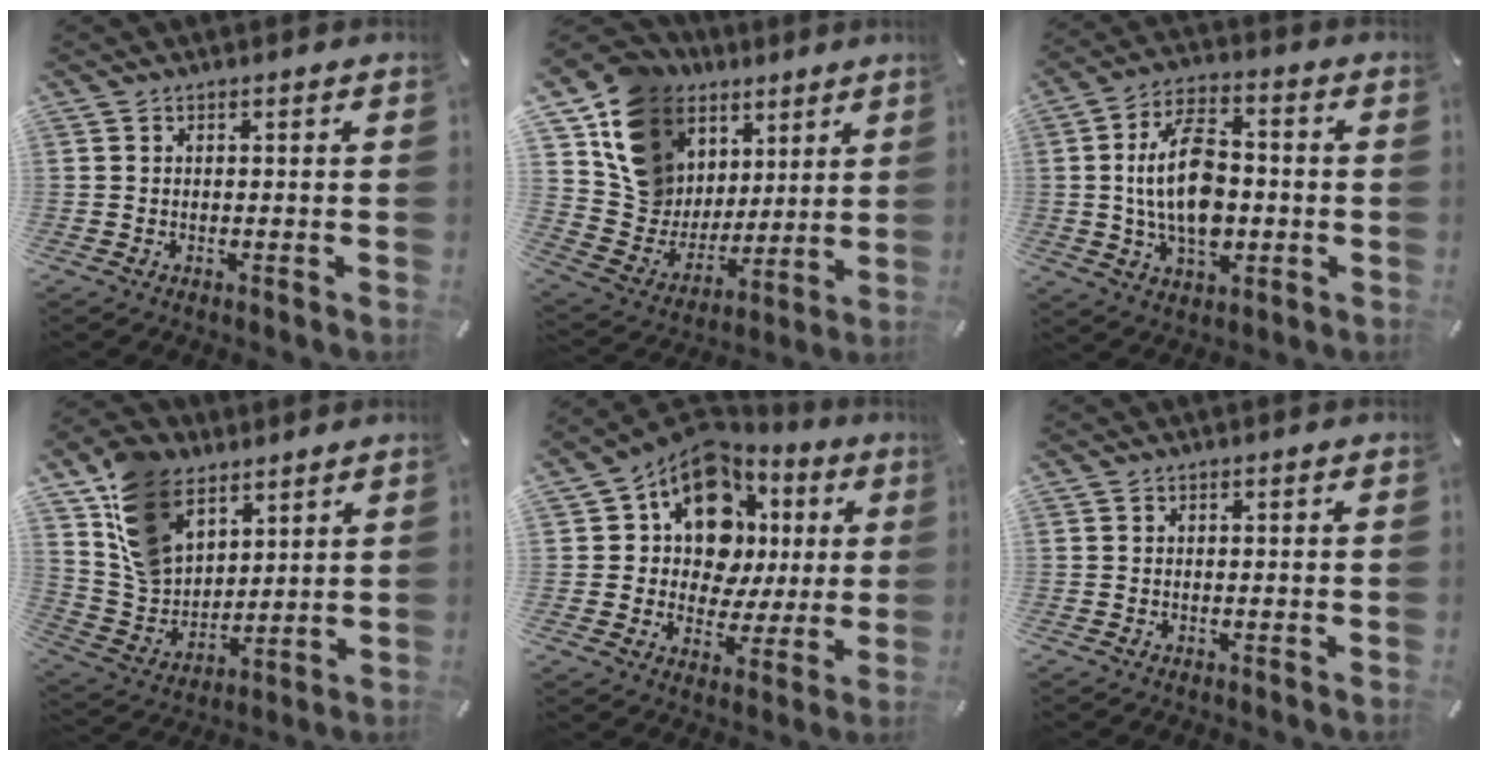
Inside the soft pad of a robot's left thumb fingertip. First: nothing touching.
{"total": 14.7, "force": [8.0, 12.0, 2.9], "torque": [-0.061, -0.068, 0.157]}
{"total": 15.4, "force": [-0.9, 9.3, 12.2], "torque": [-0.245, 0.001, -0.018]}
{"total": 14.6, "force": [8.7, 10.1, 6.0], "torque": [-0.137, -0.034, 0.177]}
{"total": 15.1, "force": [5.9, 11.3, 8.0], "torque": [-0.137, -0.040, 0.112]}
{"total": 0.0}